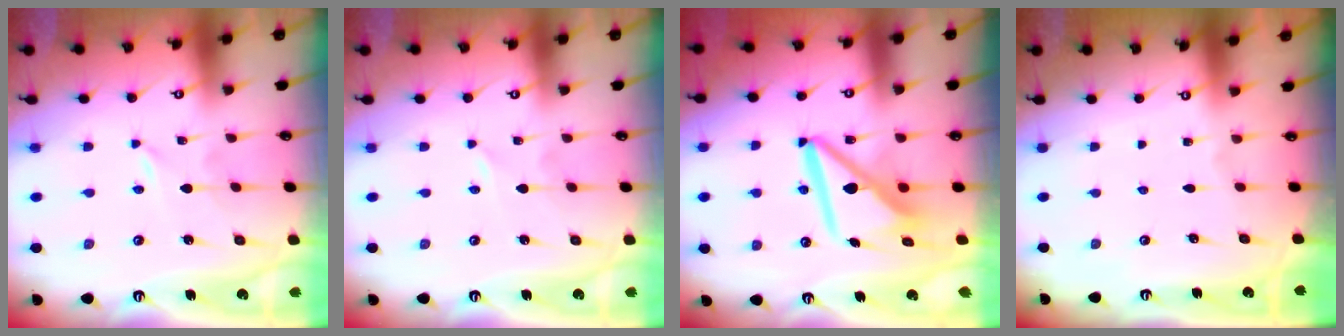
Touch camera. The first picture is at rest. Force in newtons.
{"total": 0.0}
{"total": 10.6, "press": 10.5, "slide": 1.5}
{"total": 0.0}